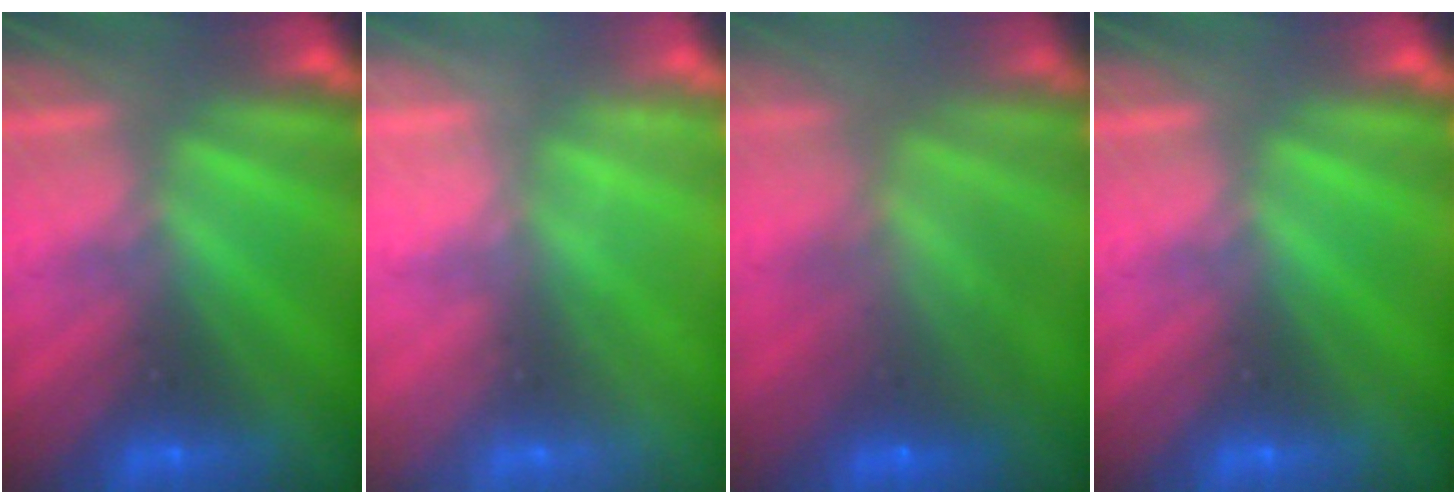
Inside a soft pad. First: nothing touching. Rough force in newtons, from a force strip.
{"total": 2.2}
{"total": 5.7}
{"total": 0.0}